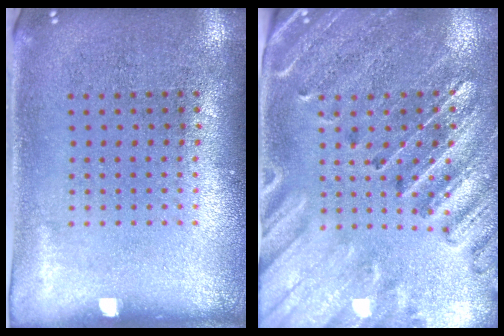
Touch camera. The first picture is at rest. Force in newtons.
{"total": 2.9, "press": 2.7, "slide": 1.0}